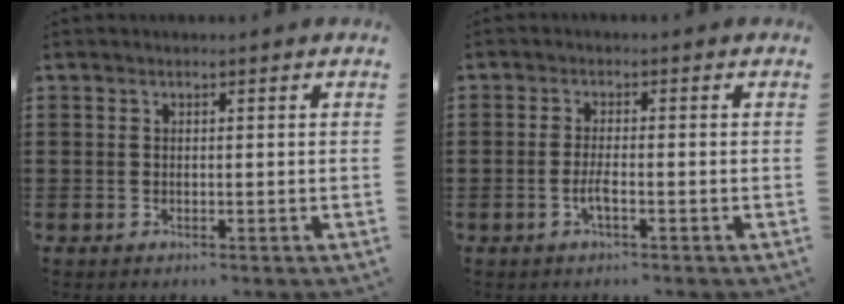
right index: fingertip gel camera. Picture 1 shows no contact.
{"total": 2.5, "force": [-1.0, 0.4, 2.3], "torque": [-0.048, -0.003, -0.020]}